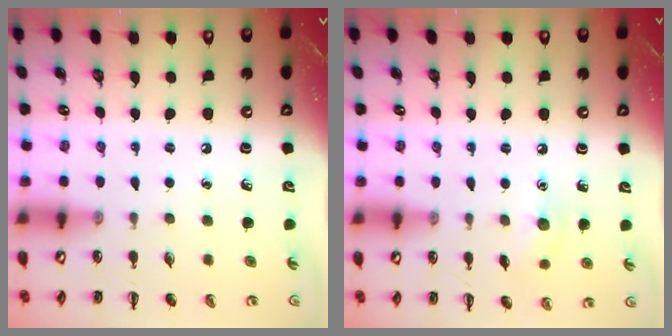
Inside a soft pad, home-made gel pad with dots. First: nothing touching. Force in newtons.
{"total": 6.6, "press": 6.4, "slide": 1.5}